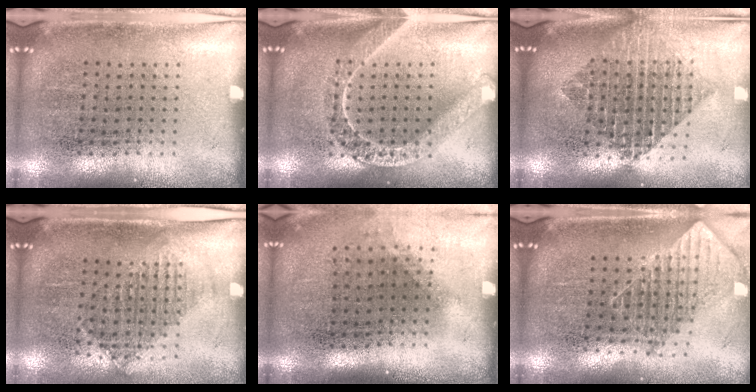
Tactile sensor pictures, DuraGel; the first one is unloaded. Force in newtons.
{"total": 1.4, "press": 1.4, "slide": 0.2}
{"total": 2.0, "press": 1.6, "slide": 1.3}
{"total": 1.2, "press": 1.1, "slide": 0.5}
{"total": 1.2, "press": 0.9, "slide": 0.9}
{"total": 1.8, "press": 1.4, "slide": 1.2}